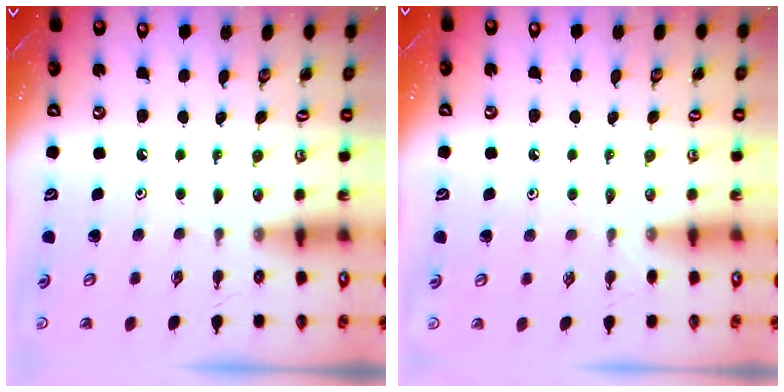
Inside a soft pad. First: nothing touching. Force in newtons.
{"total": 4.6, "press": 4.5, "slide": 0.7}